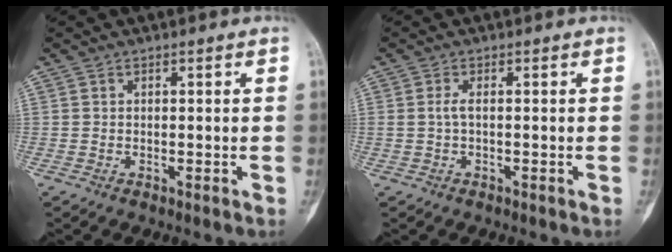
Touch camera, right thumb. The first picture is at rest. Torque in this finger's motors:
{"motor_torque": [0.05, 0.09, 0.19, 0.15, 0.03]}